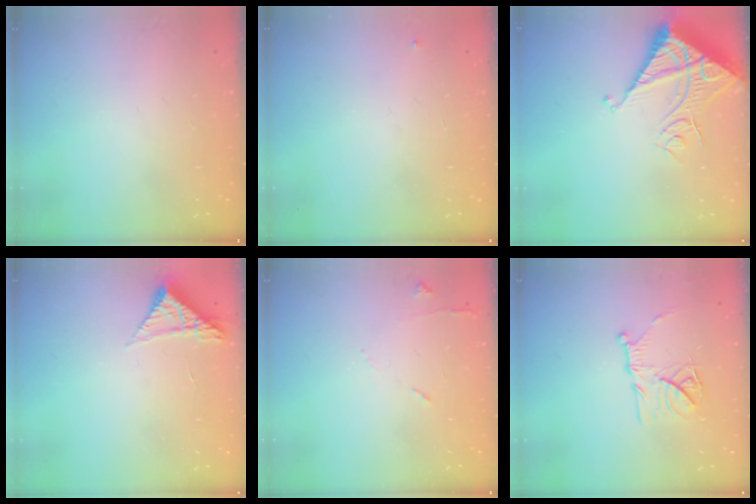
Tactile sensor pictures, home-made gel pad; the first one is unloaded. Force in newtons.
{"total": 3.0, "press": 2.9, "slide": 0.4}
{"total": 13.8, "press": 13.7, "slide": 1.3}
{"total": 4.9, "press": 4.9, "slide": 0.4}
{"total": 6.2, "press": 6.1, "slide": 0.8}
{"total": 14.9, "press": 14.8, "slide": 1.4}